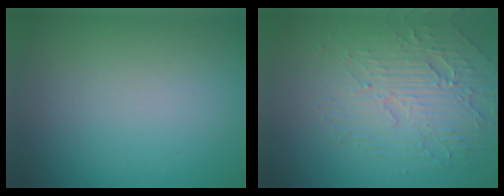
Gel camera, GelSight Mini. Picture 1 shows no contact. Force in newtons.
{"total": 4.7, "press": 4.0, "slide": 2.5}